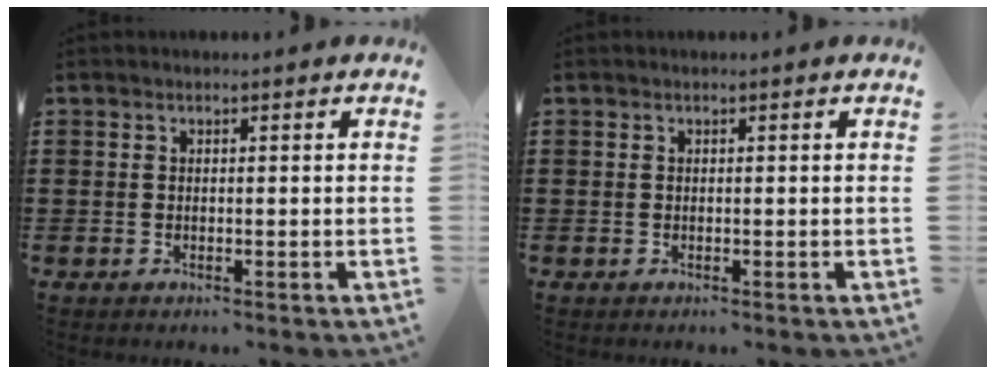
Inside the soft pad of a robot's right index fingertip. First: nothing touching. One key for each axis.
{"total": 0.0}